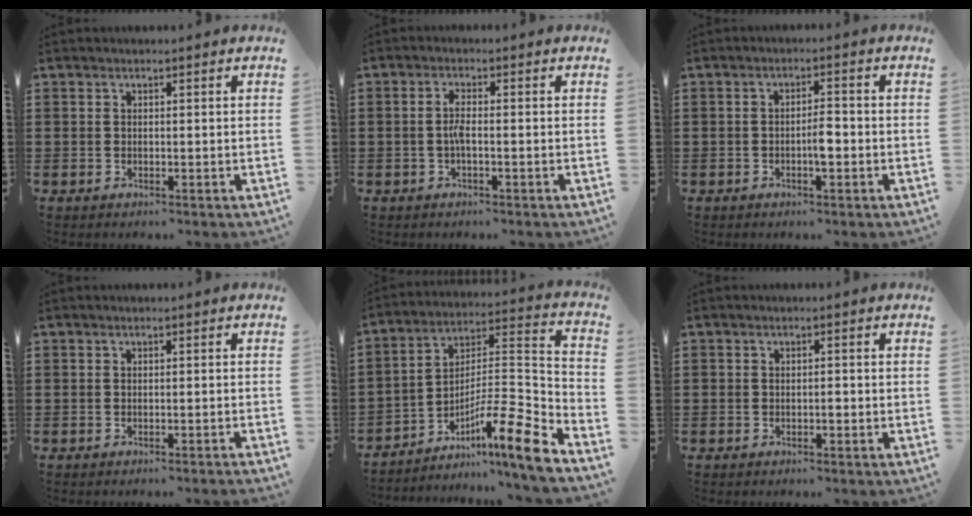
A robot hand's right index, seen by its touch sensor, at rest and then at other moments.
{"total": 2.4, "force": [-0.6, 0.4, 2.3], "torque": [-0.052, -0.002, -0.015]}
{"total": 3.1, "force": [-0.9, 0.8, 2.9], "torque": [-0.051, 0.004, -0.017]}
{"total": 0.7, "force": [-0.6, -0.3, 0.3], "torque": [-0.006, -0.004, -0.011]}
{"total": 12.4, "force": [-8.0, 1.3, 9.4], "torque": [-0.136, -0.002, -0.152]}
{"total": 0.9, "force": [-0.4, 0.3, 0.7], "torque": [-0.015, -0.005, -0.007]}